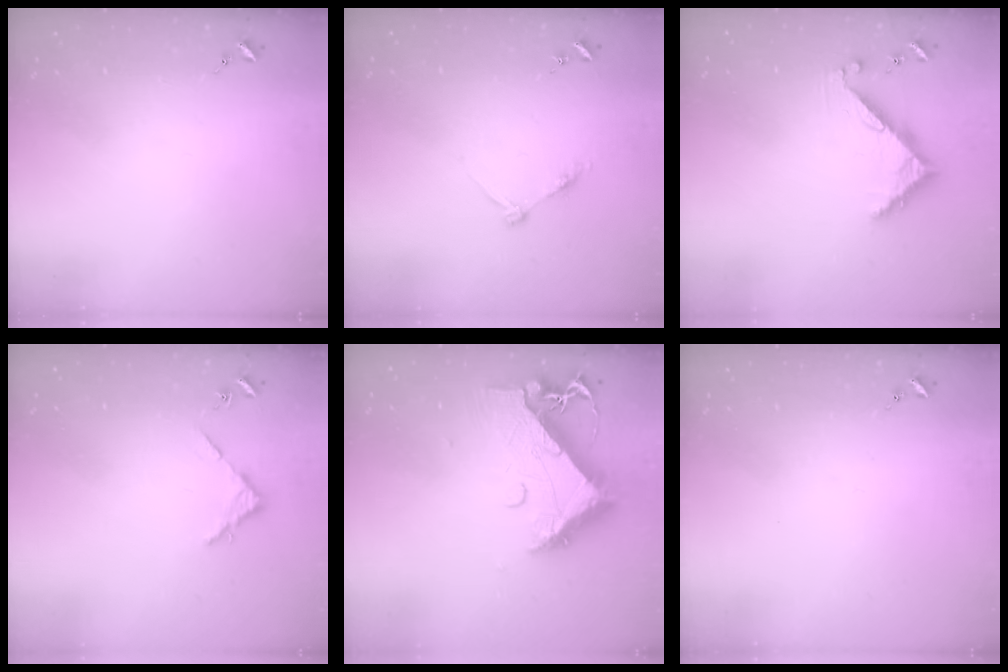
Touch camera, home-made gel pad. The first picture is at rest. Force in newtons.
{"total": 5.1, "press": 5.0, "slide": 0.8}
{"total": 7.3, "press": 7.3, "slide": 0.6}
{"total": 2.7, "press": 2.7, "slide": 0.3}
{"total": 13.1, "press": 13.1, "slide": 1.4}
{"total": 0.0}